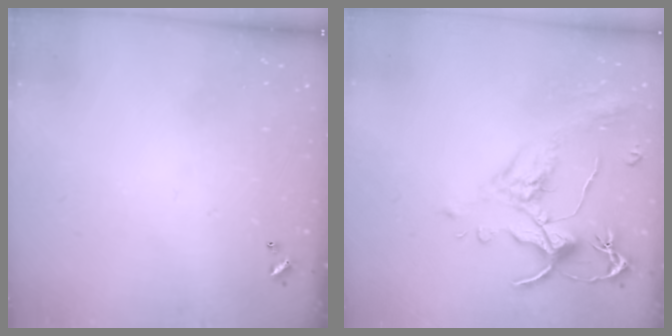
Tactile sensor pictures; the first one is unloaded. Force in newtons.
{"total": 1.6, "press": 1.1, "slide": 1.1}